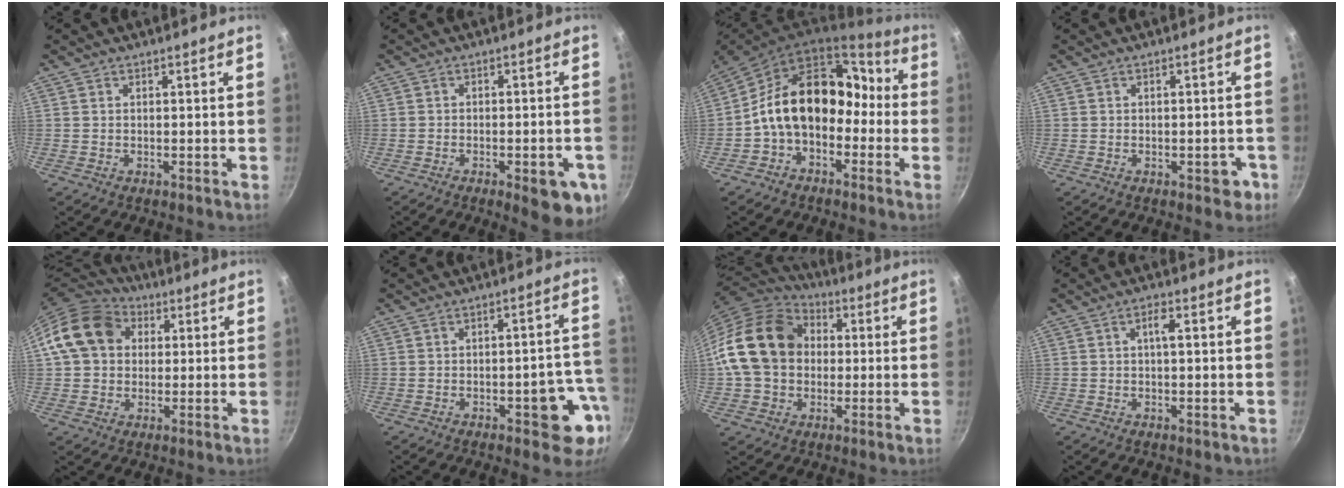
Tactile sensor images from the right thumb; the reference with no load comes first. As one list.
[{"total": 9.5, "force": [-3.9, 3.4, 8.0], "torque": [-0.069, 0.015, -0.044]}, {"total": 16.5, "force": [-2.7, 11.8, 11.2], "torque": [-0.139, 0.074, -0.062]}, {"total": 3.4, "force": [-1.5, 1.9, 2.5], "torque": [-0.008, 0.016, -0.014]}, {"total": 14.1, "force": [3.2, 11.4, 7.6], "torque": [-0.116, 0.024, 0.041]}, {"total": 10.0, "force": [-3.8, 4.3, 8.2], "torque": [-0.053, 0.029, -0.045]}, {"total": 18.7, "force": [1.8, 14.8, 11.2], "torque": [-0.187, 0.034, 0.023]}, {"total": 2.9, "force": [0.6, 0.9, 2.7], "torque": [-0.051, 0.004, 0.007]}]